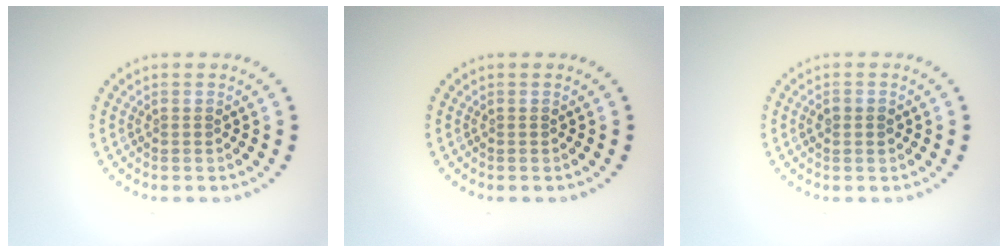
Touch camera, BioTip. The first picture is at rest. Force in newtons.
{"total": 0.0}
{"total": 1.6, "press": 1.6, "slide": 0.1}